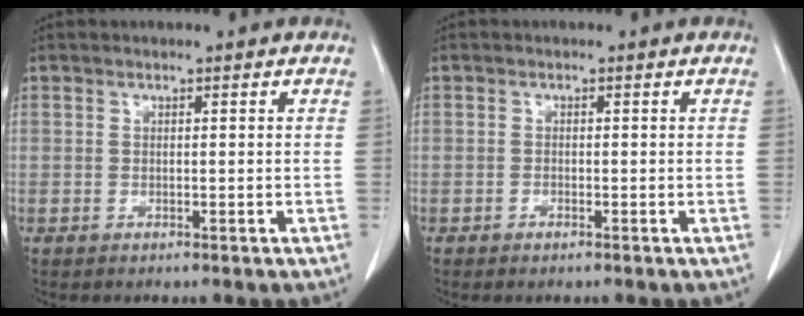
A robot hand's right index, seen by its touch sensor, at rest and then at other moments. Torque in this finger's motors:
{"motor_torque": [-0.02, 0.07, -0.04, -0.01]}